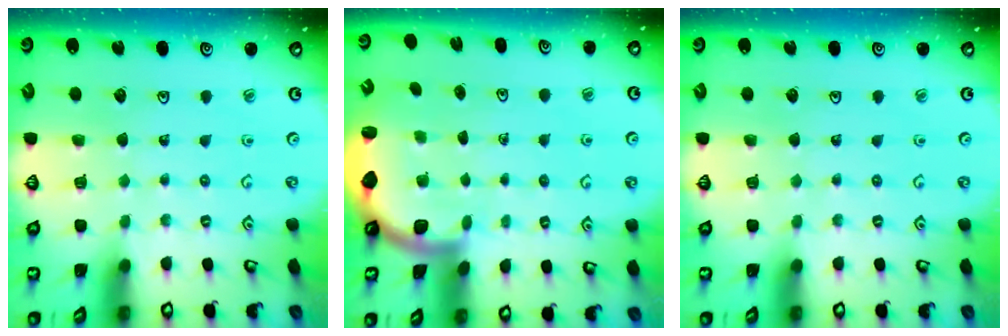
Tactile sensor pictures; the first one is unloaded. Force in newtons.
{"total": 2.0, "press": 2.0, "slide": 0.3}
{"total": 0.0}